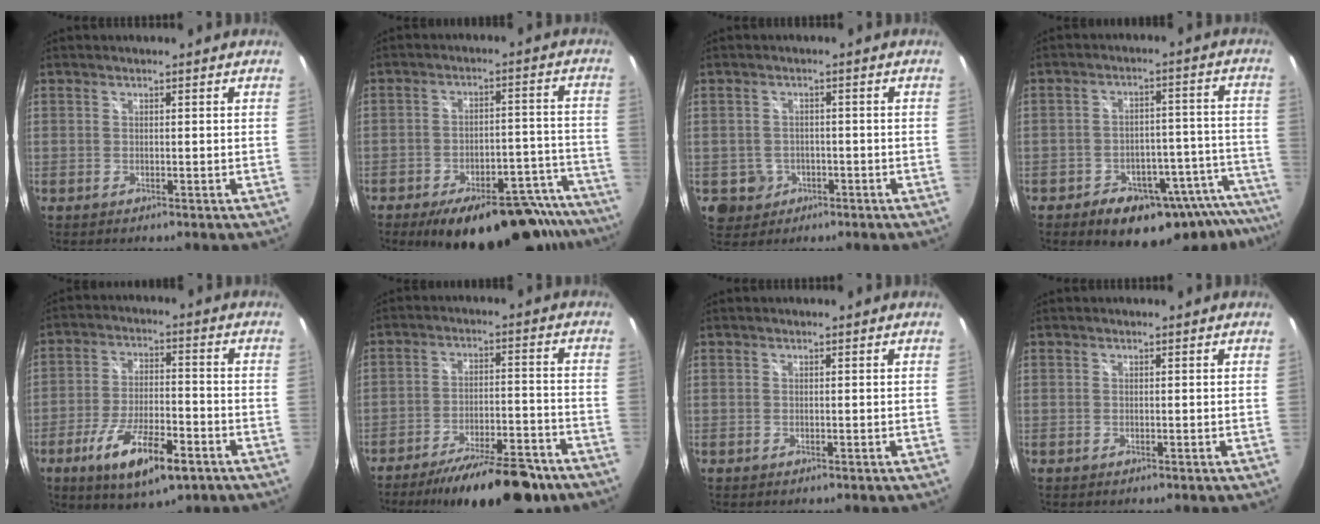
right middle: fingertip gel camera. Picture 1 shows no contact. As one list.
[{"total": 22.8, "force": [-18.7, 7.4, 10.7], "torque": [-0.134, 0.018, -0.224]}, {"total": 4.6, "force": [-1.5, 4.3, 0.8], "torque": [-0.028, 0.005, -0.014]}, {"total": 17.4, "force": [-13.5, 7.7, 7.9], "torque": [-0.100, 0.022, -0.156]}, {"total": 13.5, "force": [-7.3, 4.2, 10.6], "torque": [-0.207, -0.021, -0.120]}, {"total": 17.5, "force": [-14.0, 4.5, 9.5], "torque": [-0.158, -0.015, -0.198]}, {"total": 0.0}, {"total": 0.0}]